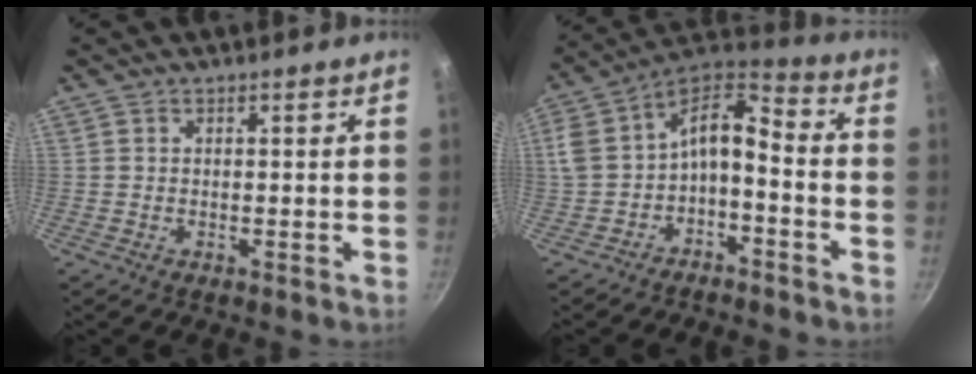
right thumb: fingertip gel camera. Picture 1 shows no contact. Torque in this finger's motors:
{"motor_torque": [0.25, 0.16, 1.06, -0.21, 0.12]}